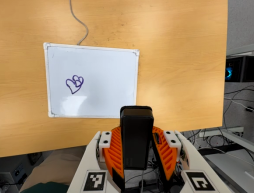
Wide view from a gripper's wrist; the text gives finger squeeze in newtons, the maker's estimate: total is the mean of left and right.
{"total": 7.1, "left": 5.6, "right": 8.6}